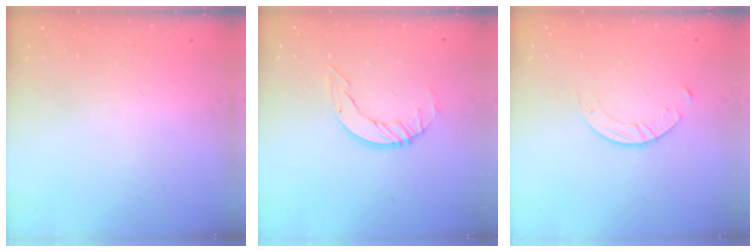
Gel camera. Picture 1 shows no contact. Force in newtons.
{"total": 4.5, "press": 4.5, "slide": 0.4}
{"total": 1.4, "press": 1.4, "slide": 0.2}